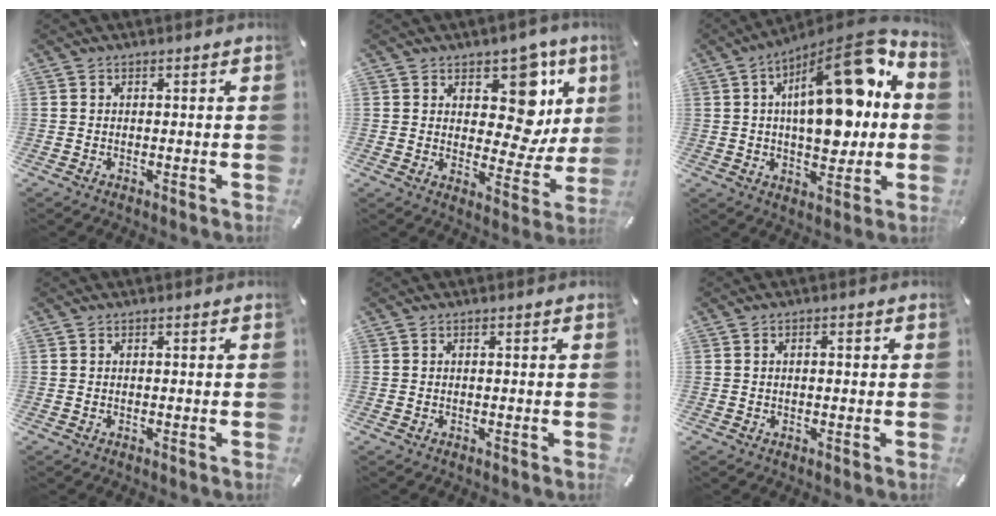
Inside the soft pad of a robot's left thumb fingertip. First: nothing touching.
{"total": 14.5, "force": [6.8, 8.6, 9.5], "torque": [-0.110, -0.059, 0.117]}
{"total": 21.6, "force": [6.4, 9.8, 18.2], "torque": [-0.267, -0.035, 0.099]}
{"total": 0.0}
{"total": 0.0}
{"total": 1.4, "force": [0.0, 0.7, 1.2], "torque": [-0.024, 0.005, -0.001]}